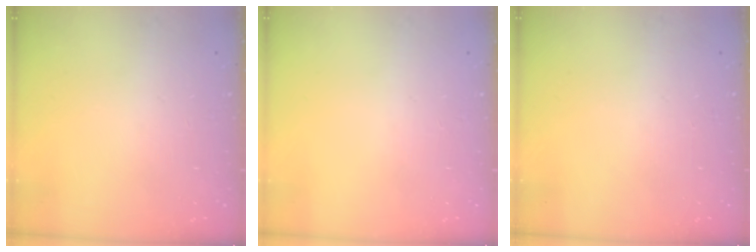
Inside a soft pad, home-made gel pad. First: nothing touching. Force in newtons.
{"total": 0.0}
{"total": 0.0}